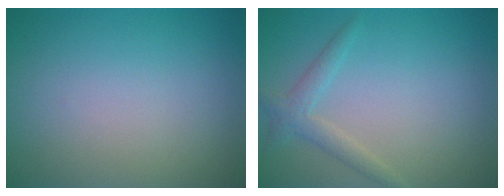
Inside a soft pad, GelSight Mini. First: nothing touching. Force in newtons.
{"total": 2.0, "press": 2.0, "slide": 0.1}